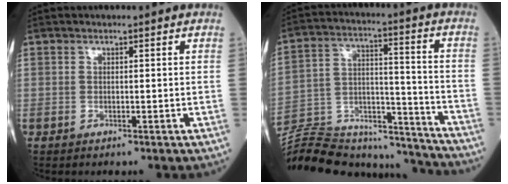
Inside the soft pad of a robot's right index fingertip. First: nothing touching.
{"total": 25.9, "force": [-23.8, 6.6, 7.7], "torque": [-0.169, 0.015, -0.359]}